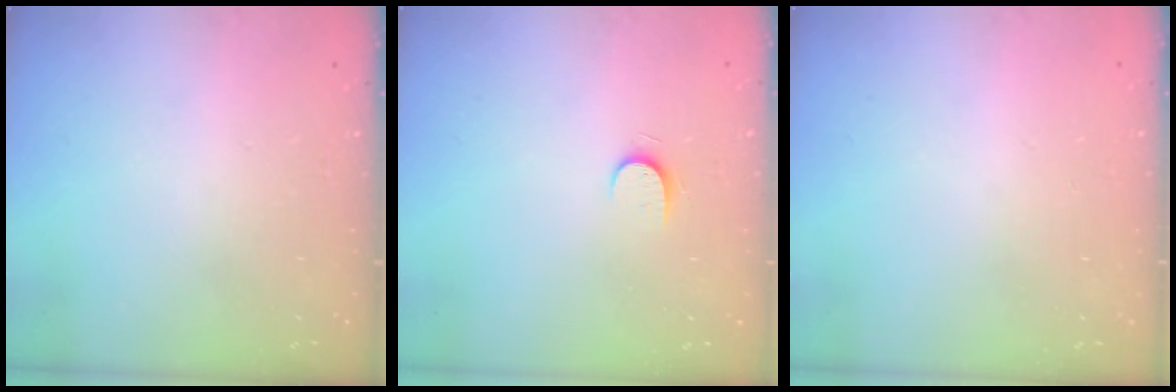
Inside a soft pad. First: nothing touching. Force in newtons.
{"total": 5.2, "press": 5.2, "slide": 0.6}
{"total": 0.8, "press": 0.5, "slide": 0.6}